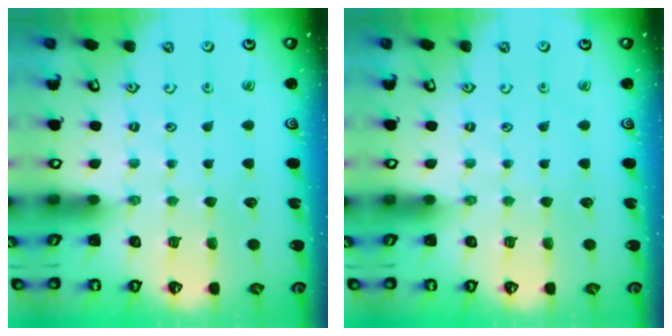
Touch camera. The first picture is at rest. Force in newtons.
{"total": 0.0}